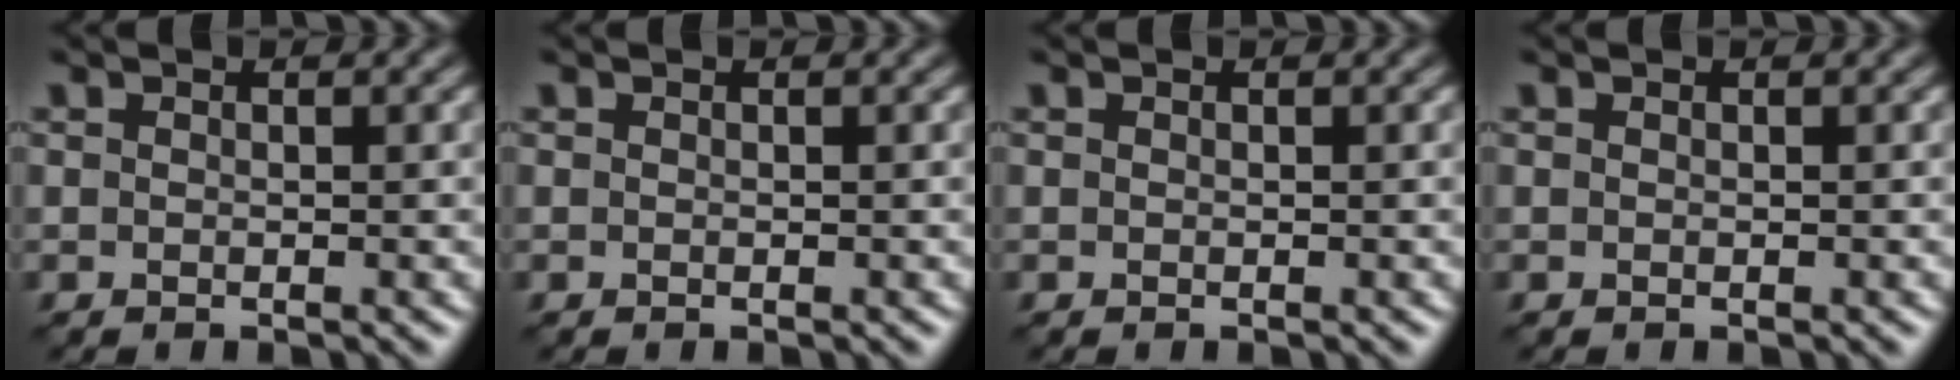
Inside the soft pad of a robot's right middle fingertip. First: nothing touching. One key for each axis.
{"total": 0.0}
{"total": 0.0}
{"total": 0.0}